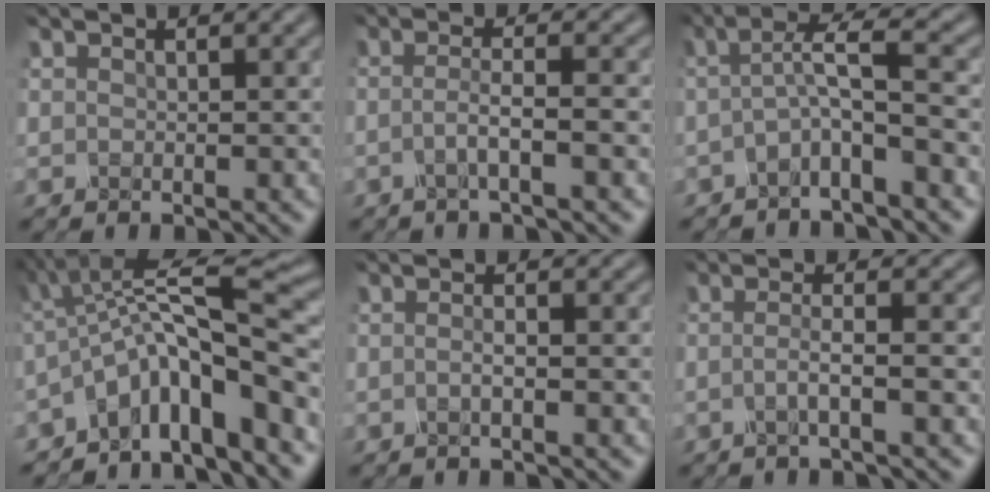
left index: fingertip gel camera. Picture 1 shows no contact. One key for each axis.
{"total": 2.7, "fx": -1.4, "fy": 0.4, "fz": 2.3, "tx": -0.039, "ty": 0.002, "tz": -0.035}
{"total": 3.4, "fx": -1.4, "fy": 0.4, "fz": 3.1, "tx": -0.057, "ty": 0.011, "tz": -0.035}
{"total": 9.0, "fx": -3.7, "fy": 2.1, "fz": 7.9, "tx": -0.109, "ty": 0.016, "tz": -0.083}
{"total": 1.5, "fx": -0.9, "fy": 0.2, "fz": 1.1, "tx": -0.018, "ty": 0.000, "tz": -0.021}
{"total": 2.4, "fx": -1.2, "fy": 0.4, "fz": 2.0, "tx": -0.034, "ty": 0.001, "tz": -0.031}